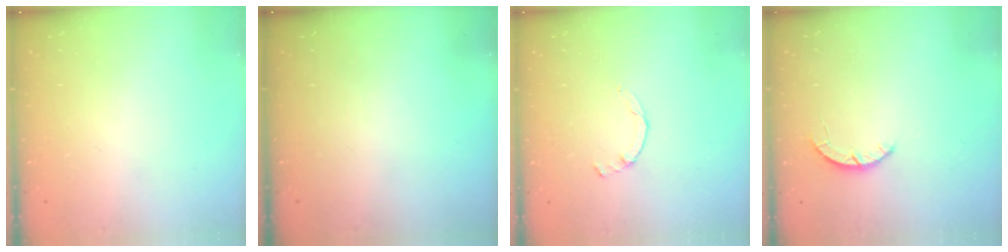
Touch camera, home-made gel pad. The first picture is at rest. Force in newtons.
{"total": 0.0}
{"total": 0.8, "press": 0.7, "slide": 0.2}
{"total": 2.2, "press": 2.2, "slide": 0.3}